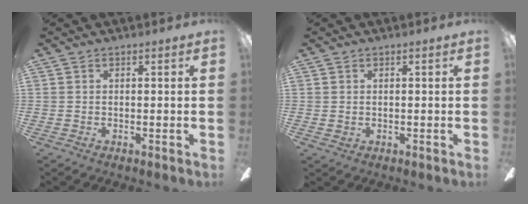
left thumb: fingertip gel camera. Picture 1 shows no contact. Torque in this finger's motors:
{"motor_torque": [-0.28, 0.30, -0.16, 0.00, 0.01]}